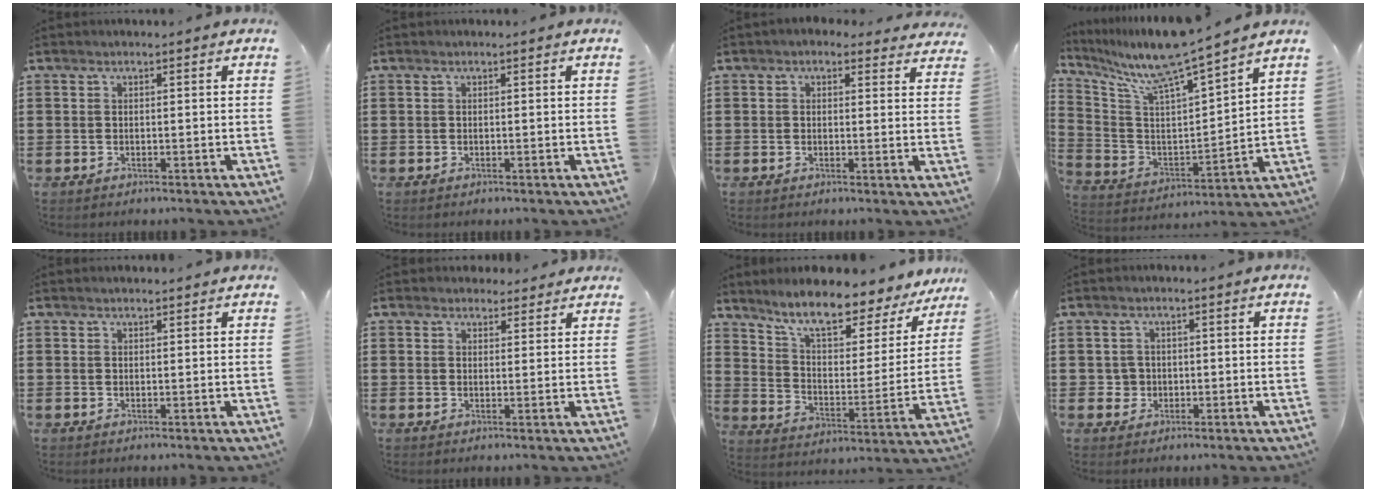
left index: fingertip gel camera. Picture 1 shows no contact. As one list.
[{"total": 0.0}, {"total": 1.8, "force": [1.5, 0.8, 0.4], "torque": [-0.006, 0.000, 0.026]}, {"total": 9.1, "force": [8.2, -0.6, 3.9], "torque": [-0.113, -0.067, 0.136]}, {"total": 0.8, "force": [0.8, 0.1, 0.1], "torque": [-0.003, 0.000, 0.015]}, {"total": 2.7, "force": [2.4, 1.1, 0.1], "torque": [-0.001, -0.003, 0.045]}, {"total": 9.3, "force": [8.0, 1.3, 4.5], "torque": [-0.107, -0.059, 0.132]}, {"total": 2.1, "force": [0.0, 2.0, 0.4], "torque": [-0.018, 0.008, -0.004]}]